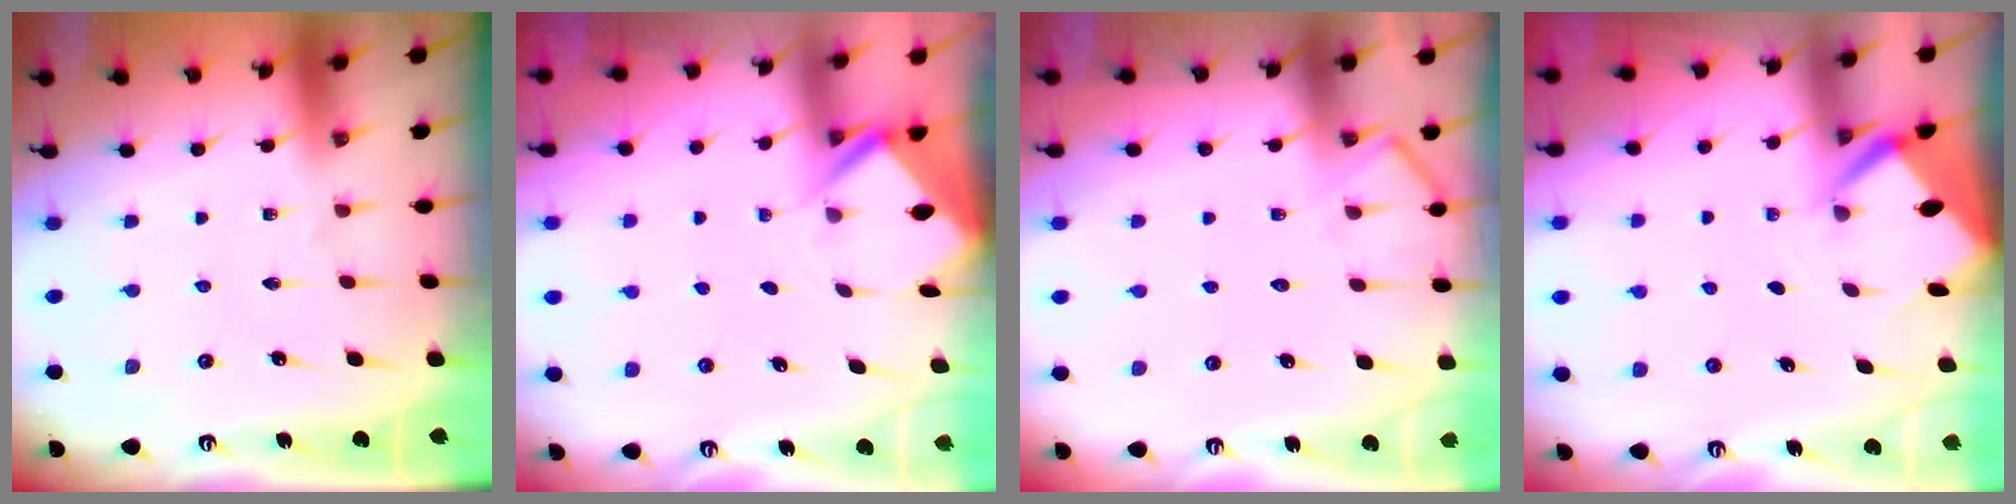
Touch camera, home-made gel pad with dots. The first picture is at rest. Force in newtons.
{"total": 2.4, "press": 2.4, "slide": 0.1}
{"total": 7.6, "press": 7.5, "slide": 1.0}
{"total": 2.8, "press": 2.8, "slide": 0.2}